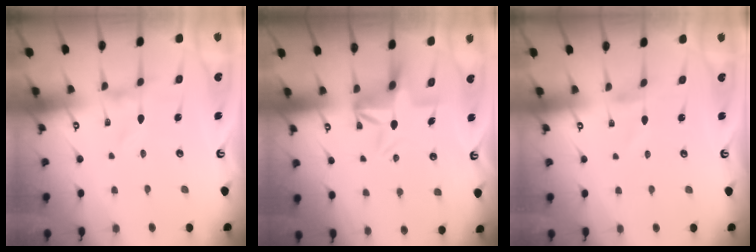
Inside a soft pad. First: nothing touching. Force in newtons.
{"total": 6.3, "press": 6.2, "slide": 0.5}
{"total": 0.9, "press": 0.8, "slide": 0.1}